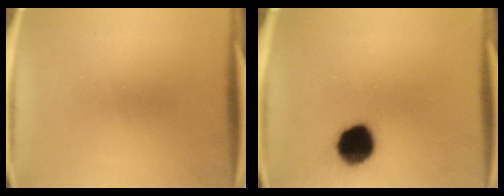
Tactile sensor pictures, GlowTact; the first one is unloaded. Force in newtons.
{"total": 12.1}